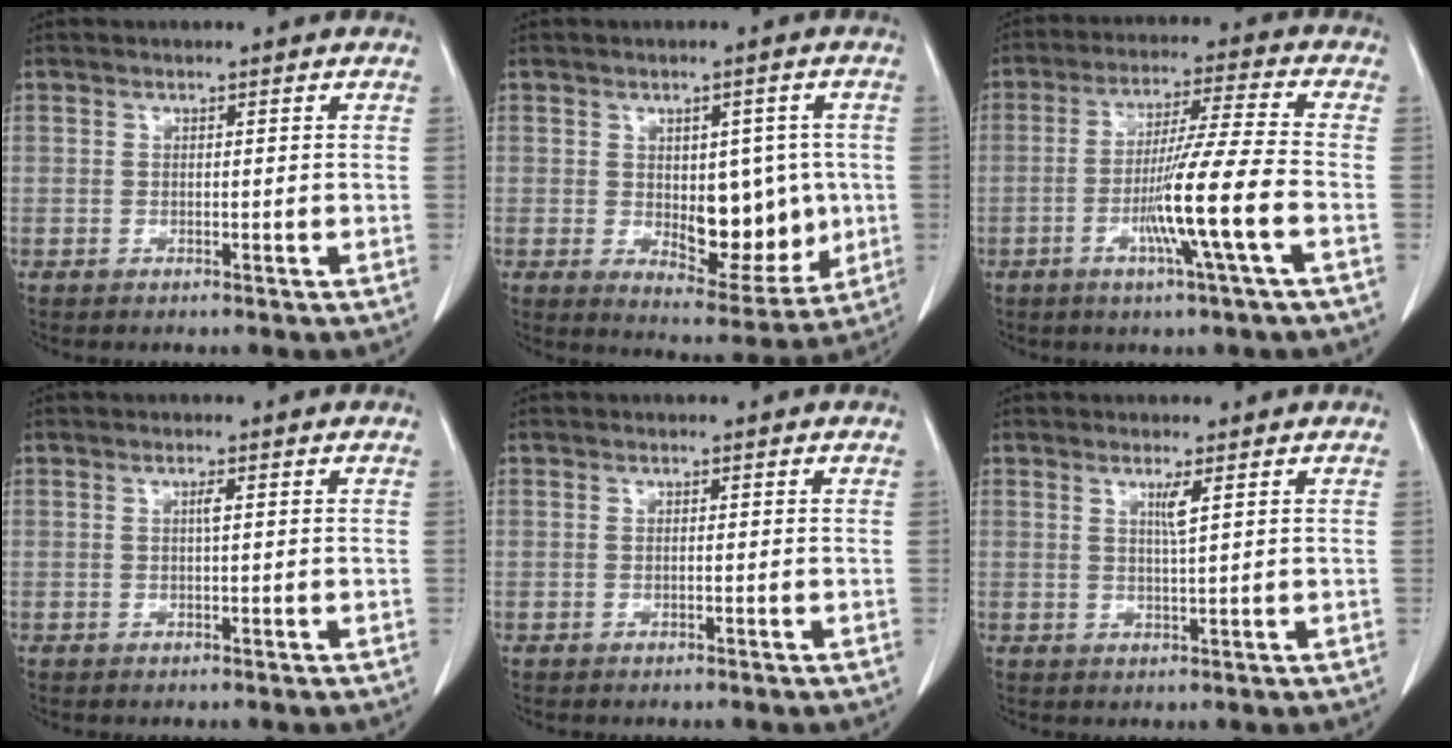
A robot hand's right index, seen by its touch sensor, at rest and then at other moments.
{"total": 10.3, "force": [-0.2, 5.3, 8.8], "torque": [-0.109, 0.000, 0.015]}
{"total": 11.4, "force": [-3.6, -1.6, 10.7], "torque": [-0.197, -0.009, -0.069]}
{"total": 0.9, "force": [0.2, 0.0, 0.8], "torque": [-0.015, 0.001, 0.002]}
{"total": 0.0}
{"total": 2.2, "force": [0.9, -0.4, 1.9], "torque": [-0.039, -0.005, 0.019]}